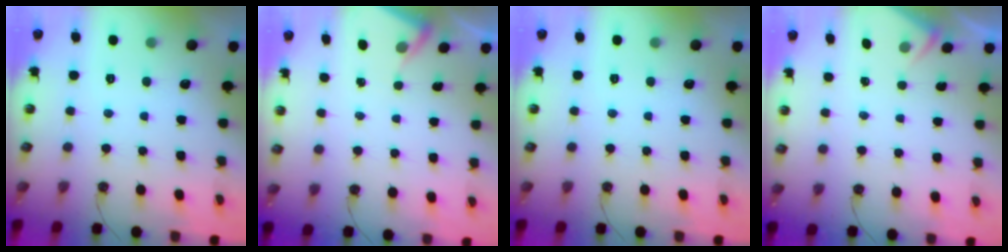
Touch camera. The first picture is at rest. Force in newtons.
{"total": 3.0, "press": 3.0, "slide": 0.5}
{"total": 0.0}
{"total": 2.6, "press": 2.6, "slide": 0.4}